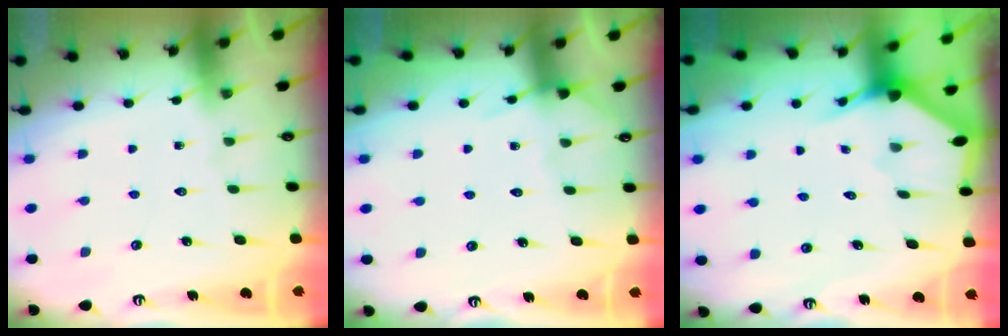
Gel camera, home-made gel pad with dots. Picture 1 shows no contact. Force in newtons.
{"total": 4.6, "press": 4.6, "slide": 0.5}
{"total": 2.3, "press": 2.3, "slide": 0.1}